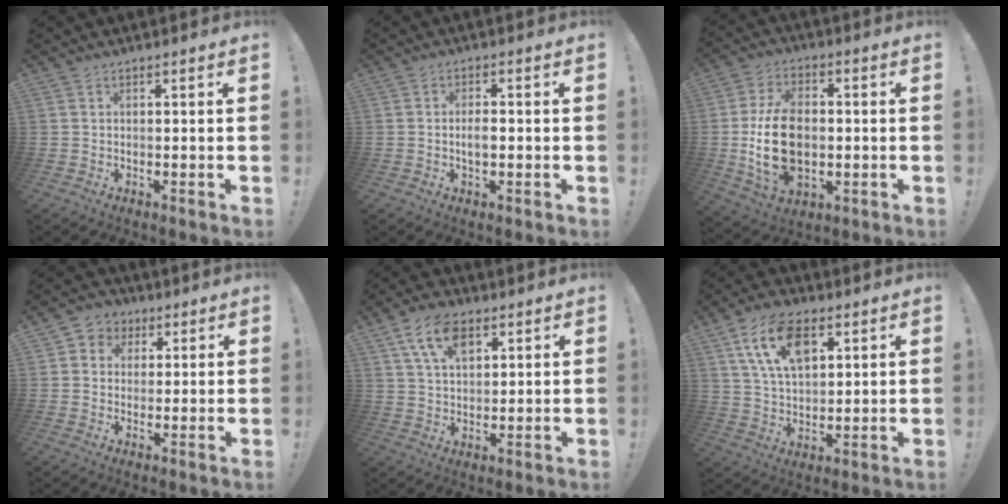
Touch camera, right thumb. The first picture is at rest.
{"total": 3.3, "force": [-0.7, 1.4, 2.9], "torque": [-0.038, 0.001, -0.016]}
{"total": 17.9, "force": [-1.6, 12.0, 13.2], "torque": [-0.244, 0.003, -0.023]}
{"total": 5.4, "force": [0.9, 5.2, 1.2], "torque": [-0.014, 0.001, 0.018]}
{"total": 11.3, "force": [5.7, 6.5, 7.3], "torque": [-0.129, -0.003, 0.107]}
{"total": 15.1, "force": [6.8, 8.7, 10.3], "torque": [-0.176, -0.006, 0.126]}